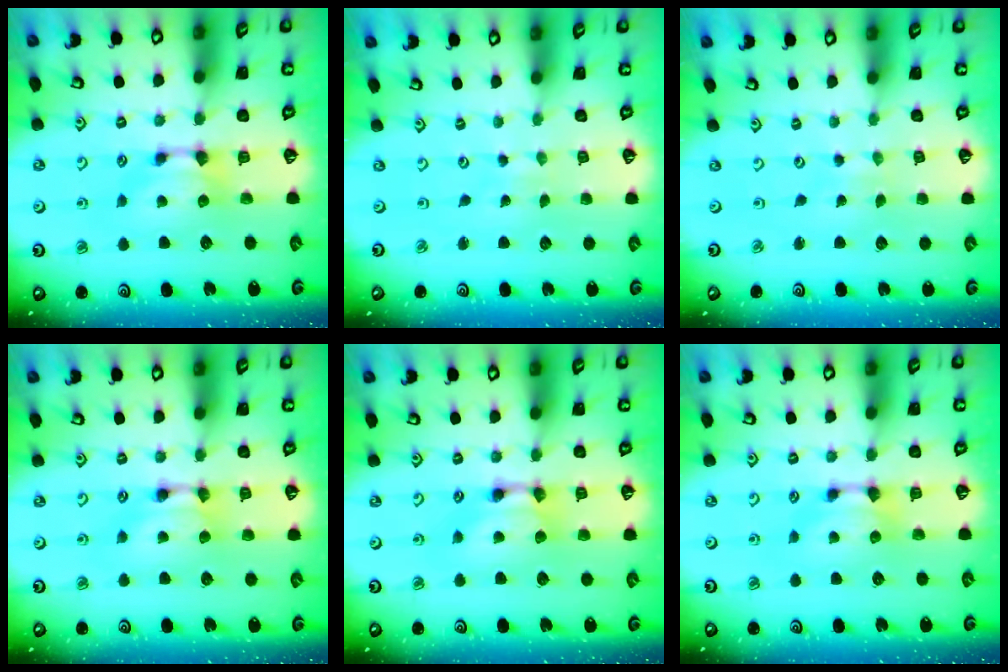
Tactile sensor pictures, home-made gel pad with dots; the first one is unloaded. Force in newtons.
{"total": 6.1, "press": 6.1, "slide": 0.3}
{"total": 5.3, "press": 5.3, "slide": 0.2}
{"total": 1.8, "press": 1.8, "slide": 0.1}
{"total": 1.9, "press": 1.9, "slide": 0.1}
{"total": 0.0}